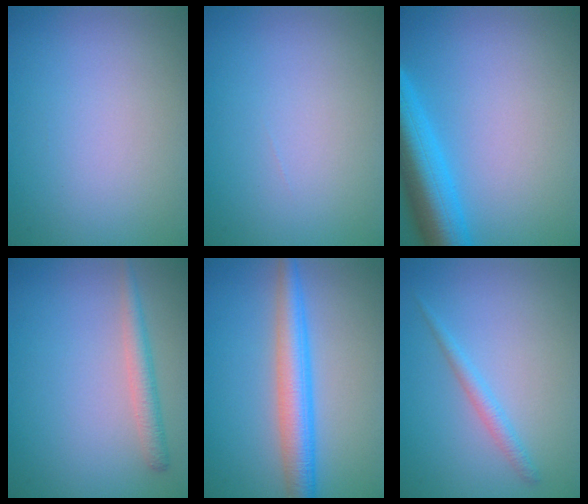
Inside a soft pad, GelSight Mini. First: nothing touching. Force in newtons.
{"total": 0.0}
{"total": 7.2, "press": 7.2, "slide": 0.4}
{"total": 2.1, "press": 2.1, "slide": 0.1}
{"total": 4.8, "press": 4.8, "slide": 0.1}
{"total": 1.6, "press": 1.6, "slide": 0.2}